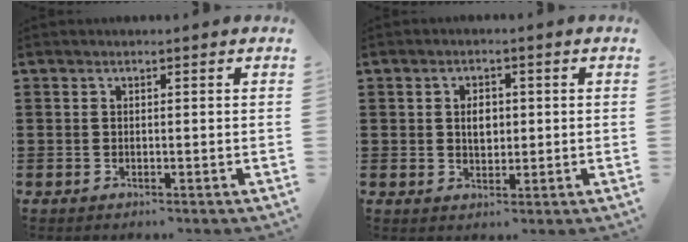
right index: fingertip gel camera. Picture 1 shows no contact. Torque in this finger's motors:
{"motor_torque": [1.34, 0.80, 0.51, 0.05]}